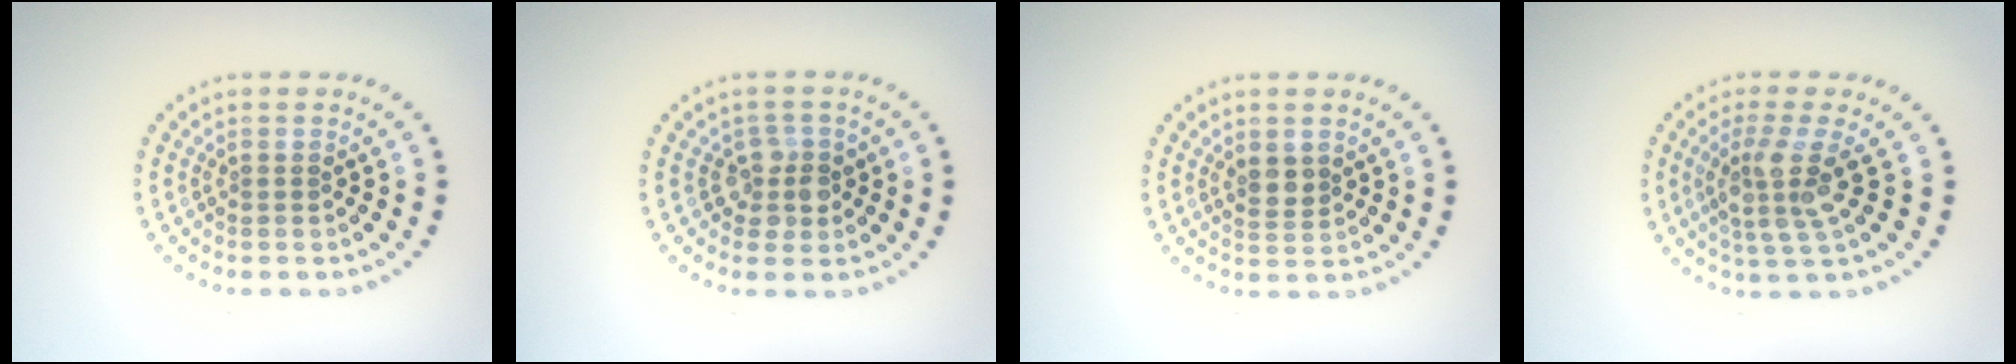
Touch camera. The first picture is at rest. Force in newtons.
{"total": 2.3, "press": 2.0, "slide": 1.1}
{"total": 1.9, "press": 1.7, "slide": 0.8}
{"total": 3.7, "press": 3.0, "slide": 2.3}